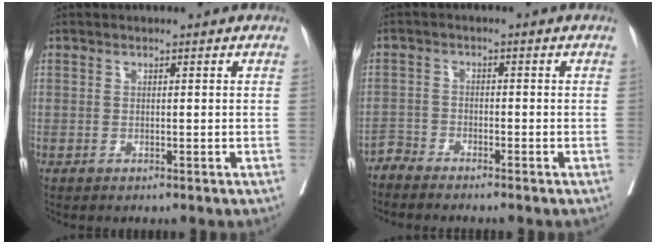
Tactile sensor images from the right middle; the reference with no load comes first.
{"total": 2.8, "force": [-2.8, -0.1, 0.1], "torque": [0.006, -0.007, -0.050]}